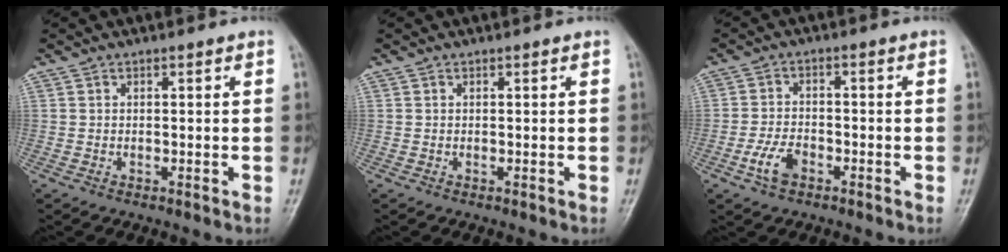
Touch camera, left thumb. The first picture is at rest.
{"total": 0.0}
{"total": 4.9, "force": [-2.5, 2.8, 3.1], "torque": [-0.062, 0.015, -0.050]}